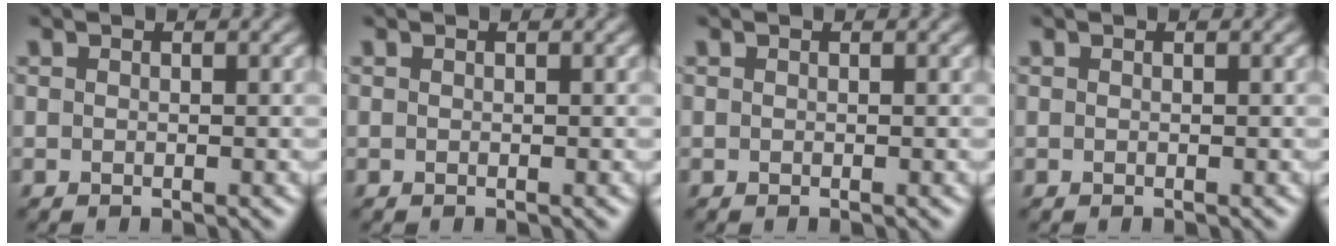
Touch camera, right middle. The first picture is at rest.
{"total": 0.0}
{"total": 0.0}
{"total": 0.0}